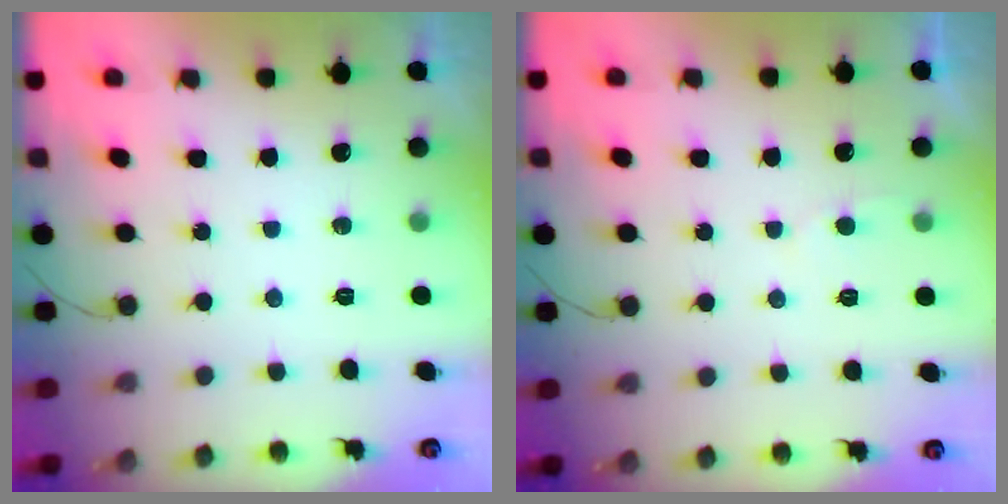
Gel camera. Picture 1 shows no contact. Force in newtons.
{"total": 2.2, "press": 2.2, "slide": 0.2}